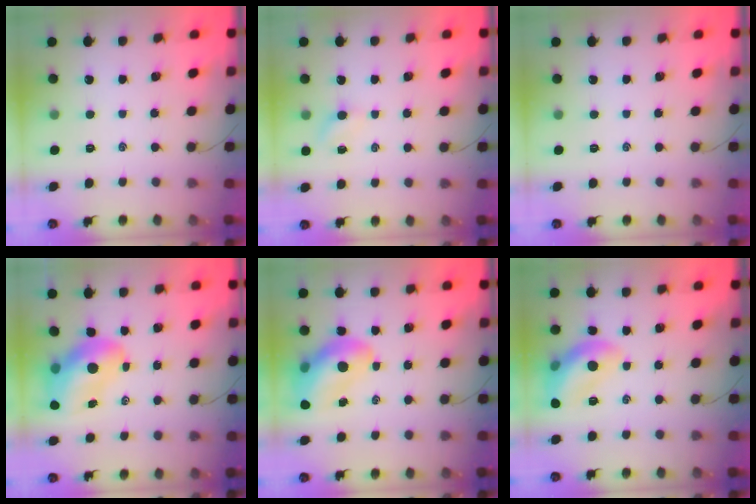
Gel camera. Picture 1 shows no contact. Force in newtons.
{"total": 3.0, "press": 2.8, "slide": 0.9}
{"total": 0.0}
{"total": 13.5, "press": 12.9, "slide": 4.0}
{"total": 14.6, "press": 14.0, "slide": 3.9}
{"total": 14.1, "press": 14.0, "slide": 1.6}